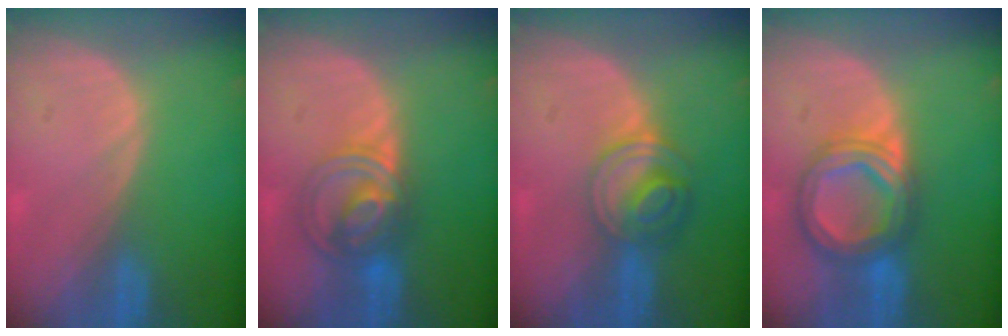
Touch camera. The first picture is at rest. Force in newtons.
{"total": 6.7, "press": 6.4, "slide": 2.0}
{"total": 6.3, "press": 5.5, "slide": 3.1}
{"total": 7.8, "press": 7.8, "slide": 0.5}